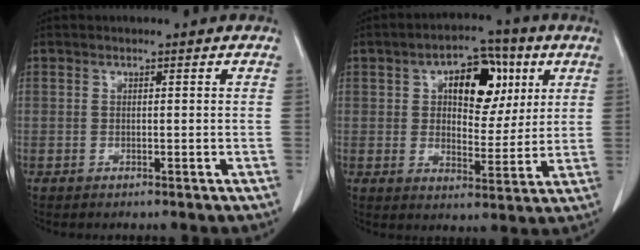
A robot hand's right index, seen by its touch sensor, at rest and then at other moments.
{"total": 11.3, "force": [4.0, 6.0, 8.7], "torque": [-0.126, 0.026, 0.065]}